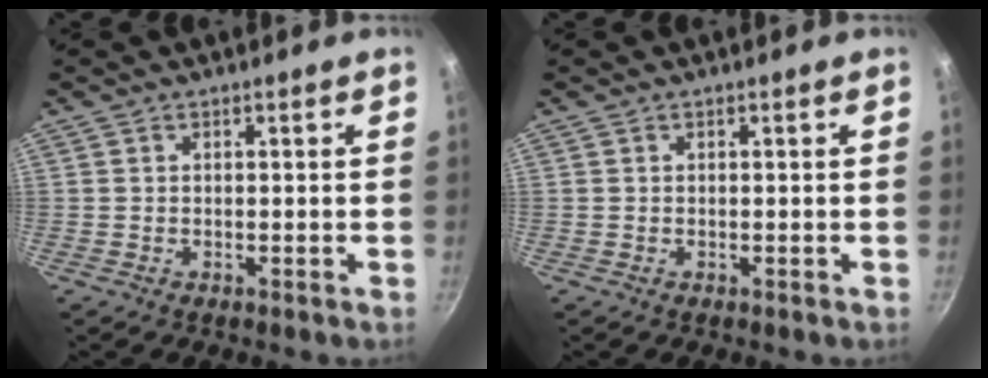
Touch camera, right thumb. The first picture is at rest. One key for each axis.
{"total": 0.0}